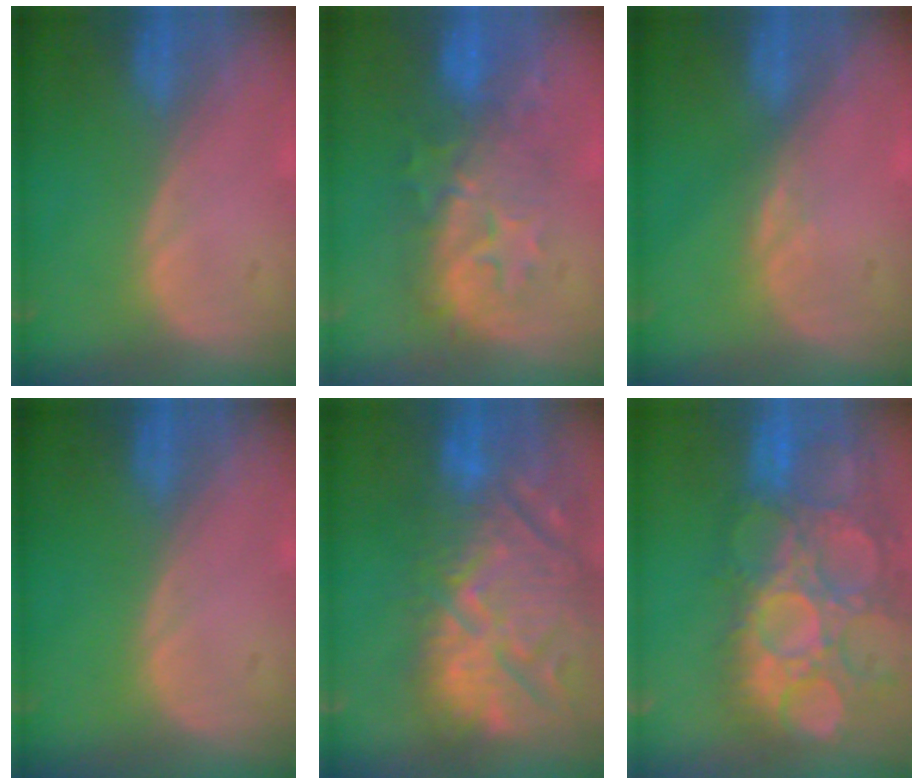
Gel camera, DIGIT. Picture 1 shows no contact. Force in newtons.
{"total": 8.6, "press": 8.3, "slide": 2.3}
{"total": 0.9, "press": 0.9, "slide": 0.4}
{"total": 0.0}
{"total": 15.3, "press": 13.0, "slide": 7.9}
{"total": 15.2, "press": 12.6, "slide": 8.5}